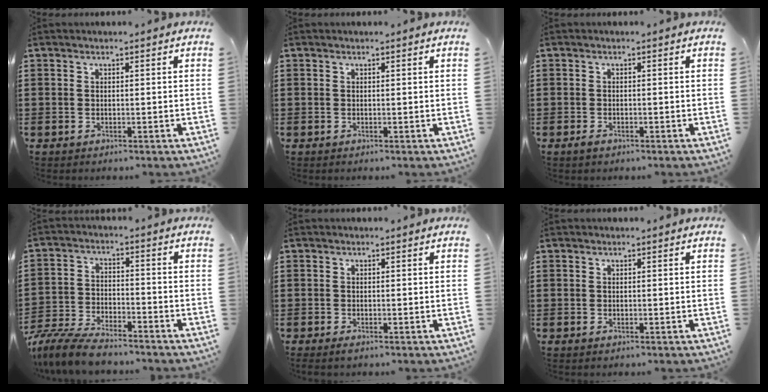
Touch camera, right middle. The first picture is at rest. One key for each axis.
{"total": 0.0}
{"total": 0.8, "fx": -0.6, "fy": 0.4, "fz": 0.4, "tx": -0.010, "ty": -0.002, "tz": -0.012}
{"total": 7.2, "fx": -6.7, "fy": 1.3, "fz": 2.3, "tx": -0.057, "ty": 0.008, "tz": -0.133}
{"total": 0.5, "fx": -0.4, "fy": 0.1, "fz": 0.3, "tx": -0.007, "ty": -0.005, "tz": -0.007}
{"total": 0.6, "fx": 0.6, "fy": 0.0, "fz": -0.1, "tx": 0.004, "ty": 0.002, "tz": 0.012}